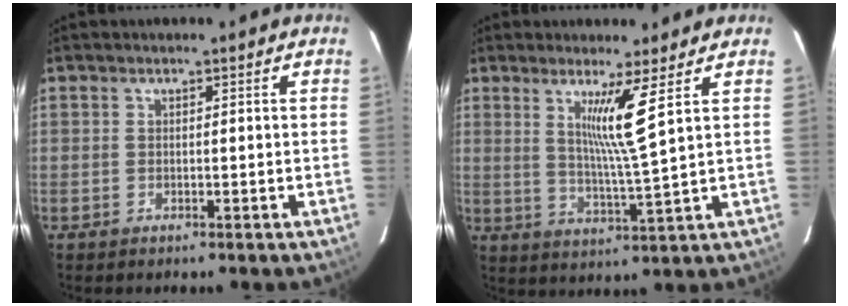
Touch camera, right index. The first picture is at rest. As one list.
[{"total": 7.1, "force": [3.0, -2.1, 6.1], "torque": [-0.109, -0.024, 0.058]}]